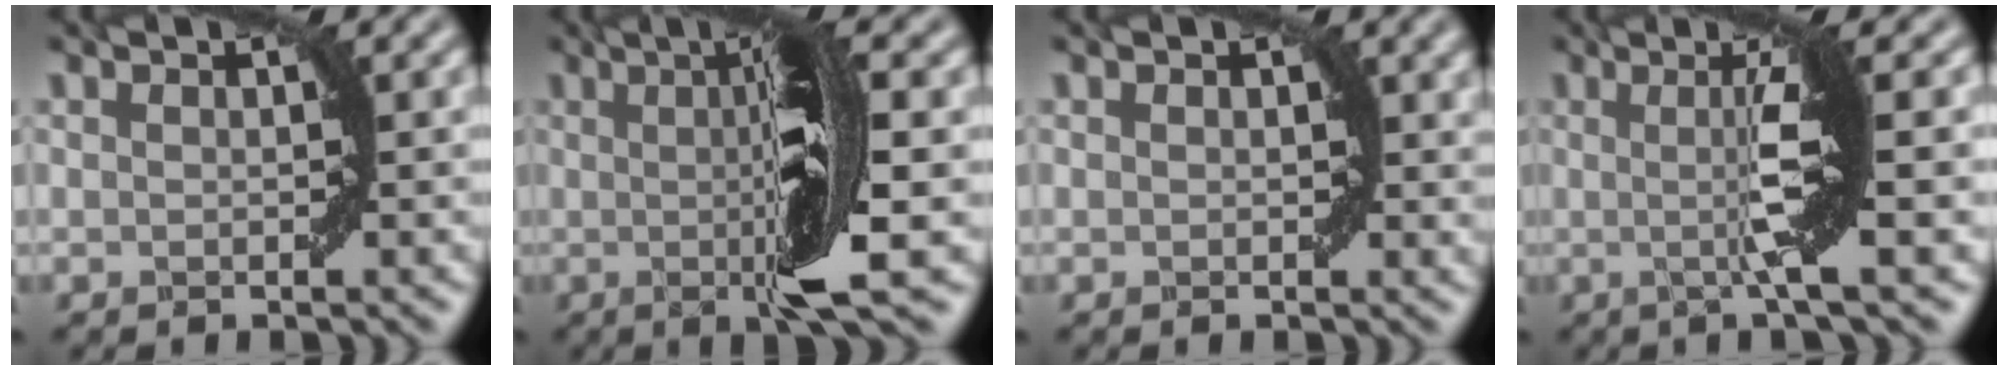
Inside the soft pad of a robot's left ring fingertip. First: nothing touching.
{"total": 8.0, "force": [0.2, 1.3, 7.9], "torque": [-0.121, -0.007, 0.003]}
{"total": 1.1, "force": [0.4, 0.7, 0.7], "torque": [-0.002, -0.004, 0.004]}
{"total": 5.4, "force": [0.1, 0.5, 5.4], "torque": [-0.090, -0.002, 0.000]}